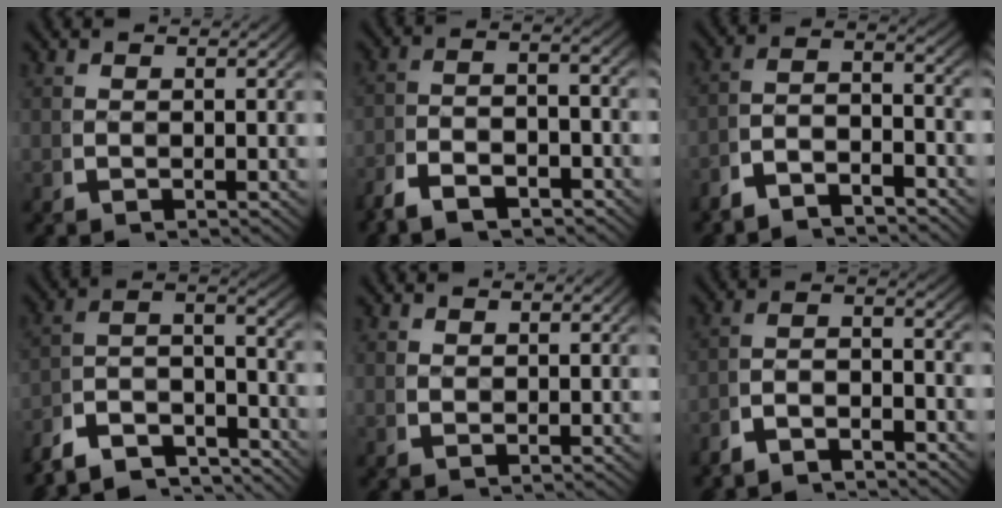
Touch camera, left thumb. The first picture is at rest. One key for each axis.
{"total": 3.9, "fx": -2.5, "fy": 1.5, "fz": 2.6, "tx": -0.046, "ty": -0.006, "tz": -0.045}
{"total": 4.8, "fx": -2.3, "fy": 2.6, "fz": 3.3, "tx": -0.053, "ty": -0.014, "tz": -0.046}
{"total": 10.6, "fx": -4.6, "fy": 6.7, "fz": 6.8, "tx": -0.131, "ty": -0.036, "tz": -0.073}
{"total": 1.3, "fx": 1.3, "fy": -0.1, "fz": 0.1, "tx": -0.001, "ty": 0.000, "tz": 0.031}
{"total": 3.4, "fx": -2.2, "fy": 1.6, "fz": 2.1, "tx": -0.034, "ty": -0.011, "tz": -0.044}